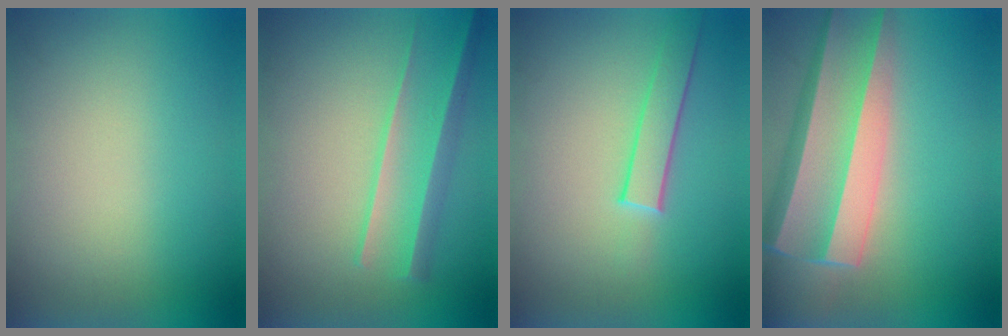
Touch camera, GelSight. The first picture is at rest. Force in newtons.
{"total": 2.2}
{"total": 1.9}
{"total": 8.1}